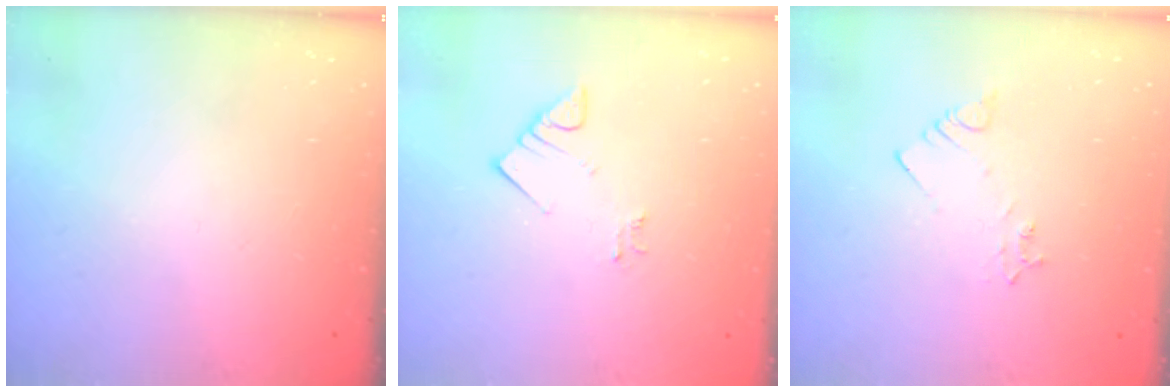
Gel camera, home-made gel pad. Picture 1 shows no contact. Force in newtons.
{"total": 3.3, "press": 3.3, "slide": 0.1}
{"total": 2.5, "press": 2.5, "slide": 0.3}